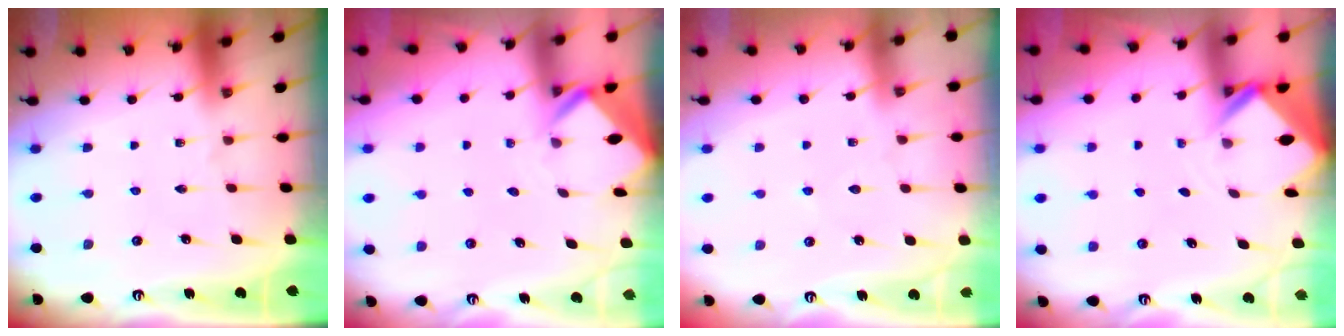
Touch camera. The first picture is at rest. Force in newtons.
{"total": 2.8, "press": 2.8, "slide": 0.2}
{"total": 6.0, "press": 6.0, "slide": 0.8}
{"total": 2.8, "press": 2.8, "slide": 0.2}